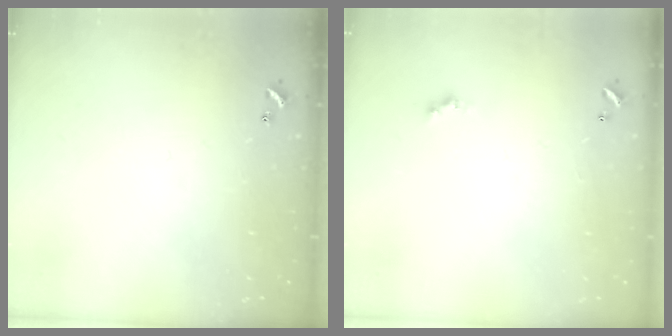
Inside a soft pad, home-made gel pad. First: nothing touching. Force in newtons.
{"total": 0.0}